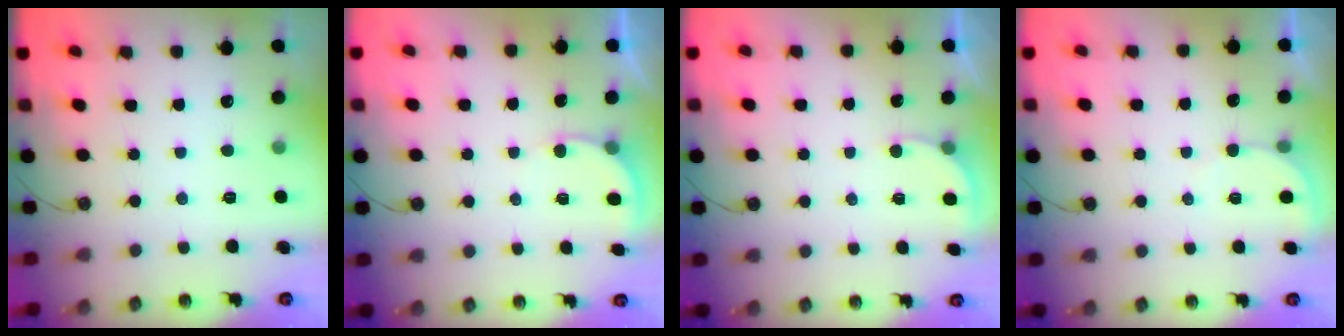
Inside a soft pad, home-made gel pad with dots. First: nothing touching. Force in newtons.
{"total": 3.5, "press": 3.4, "slide": 0.3}
{"total": 2.4, "press": 2.4, "slide": 0.2}
{"total": 2.6, "press": 2.6, "slide": 0.2}